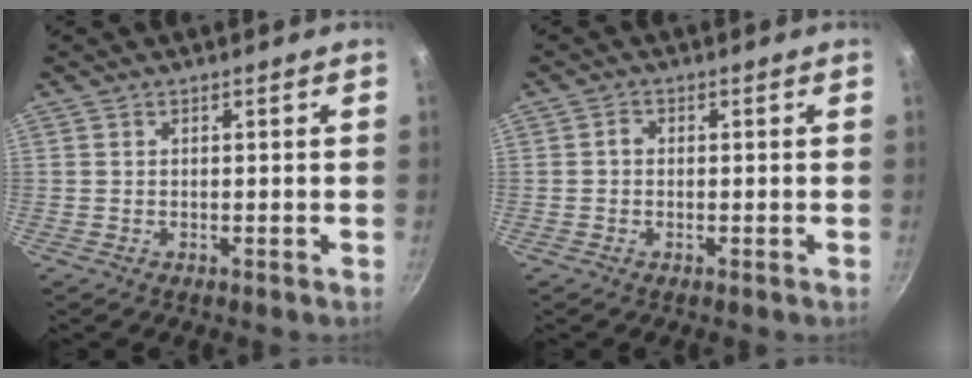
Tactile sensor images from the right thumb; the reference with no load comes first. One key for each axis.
{"total": 1.4, "fx": -0.1, "fy": 1.2, "fz": 0.8, "tx": -0.012, "ty": 0.007, "tz": -0.005}